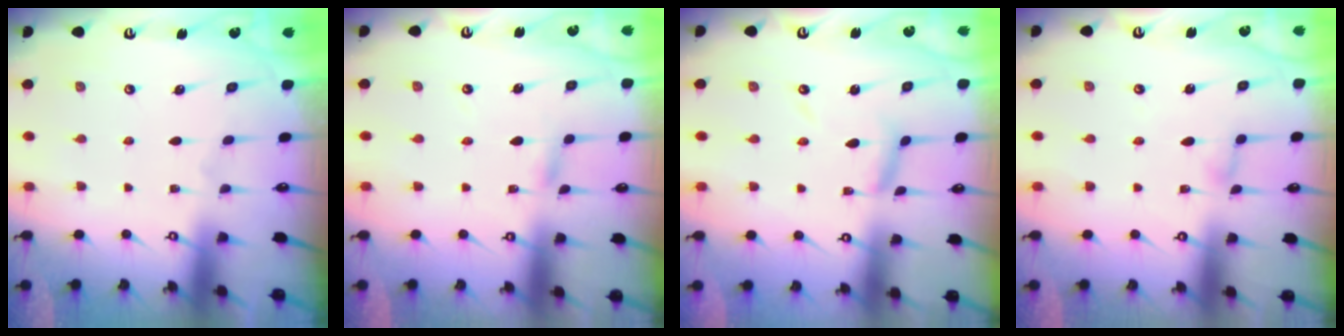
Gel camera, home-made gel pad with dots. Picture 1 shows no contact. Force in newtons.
{"total": 2.4, "press": 2.4, "slide": 0.2}
{"total": 7.0, "press": 7.0, "slide": 0.1}
{"total": 3.3, "press": 3.3, "slide": 0.3}